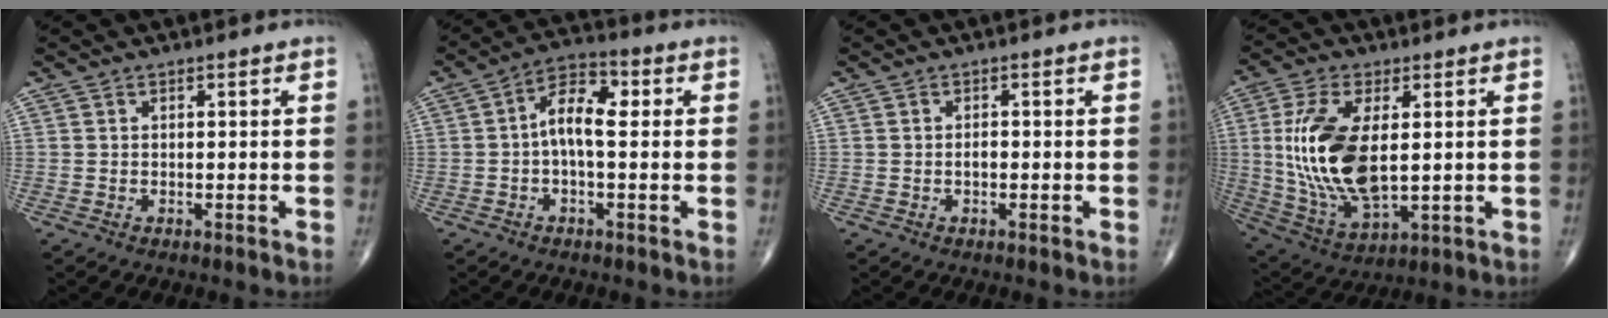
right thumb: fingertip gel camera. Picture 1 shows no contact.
{"total": 7.8, "force": [0.3, 3.7, 6.9], "torque": [-0.107, 0.028, -0.005]}
{"total": 1.0, "force": [-0.4, 0.5, 0.8], "torque": [-0.010, 0.001, -0.008]}
{"total": 17.4, "force": [1.6, 8.3, 15.2], "torque": [-0.314, -0.016, 0.041]}